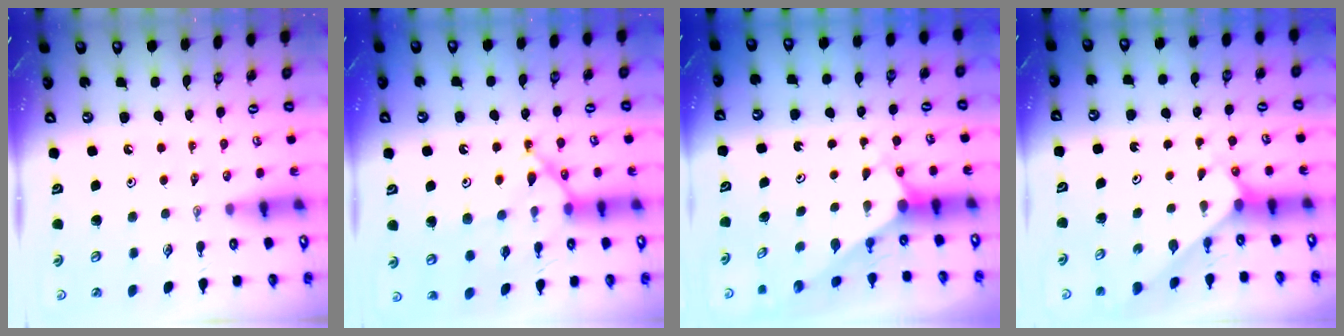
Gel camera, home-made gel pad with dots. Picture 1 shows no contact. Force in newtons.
{"total": 16.1, "press": 16.1, "slide": 0.8}
{"total": 2.7, "press": 2.7, "slide": 0.0}
{"total": 2.2, "press": 2.2, "slide": 0.2}